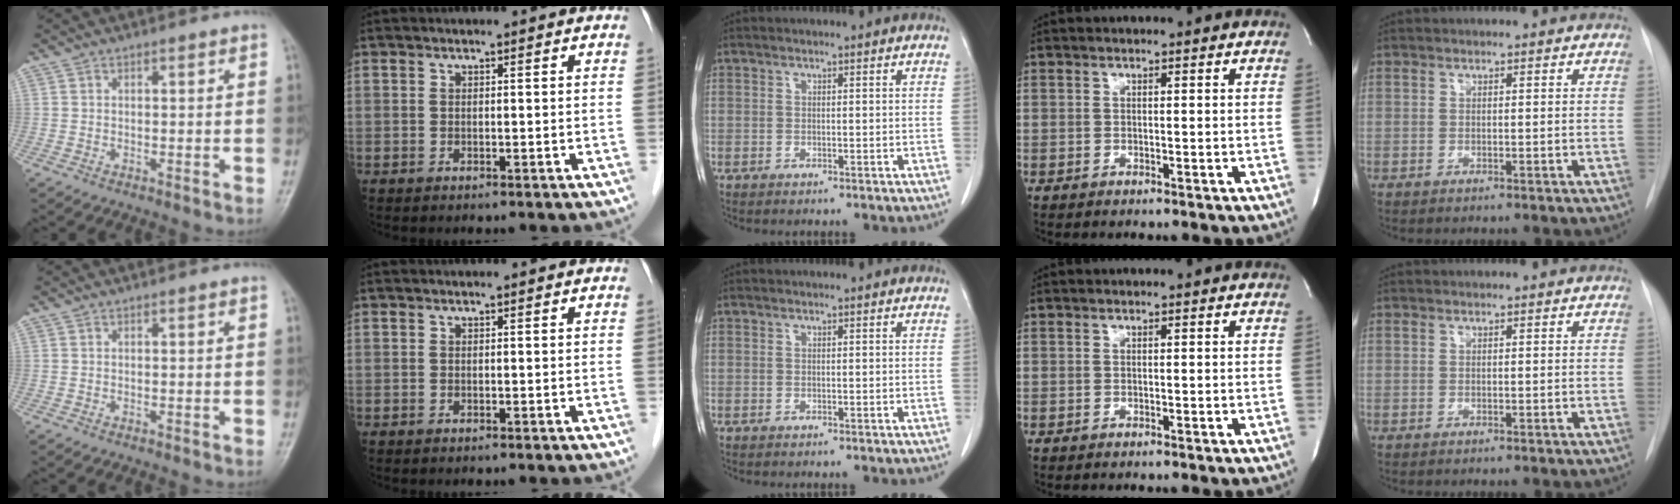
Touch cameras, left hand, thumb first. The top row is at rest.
{}